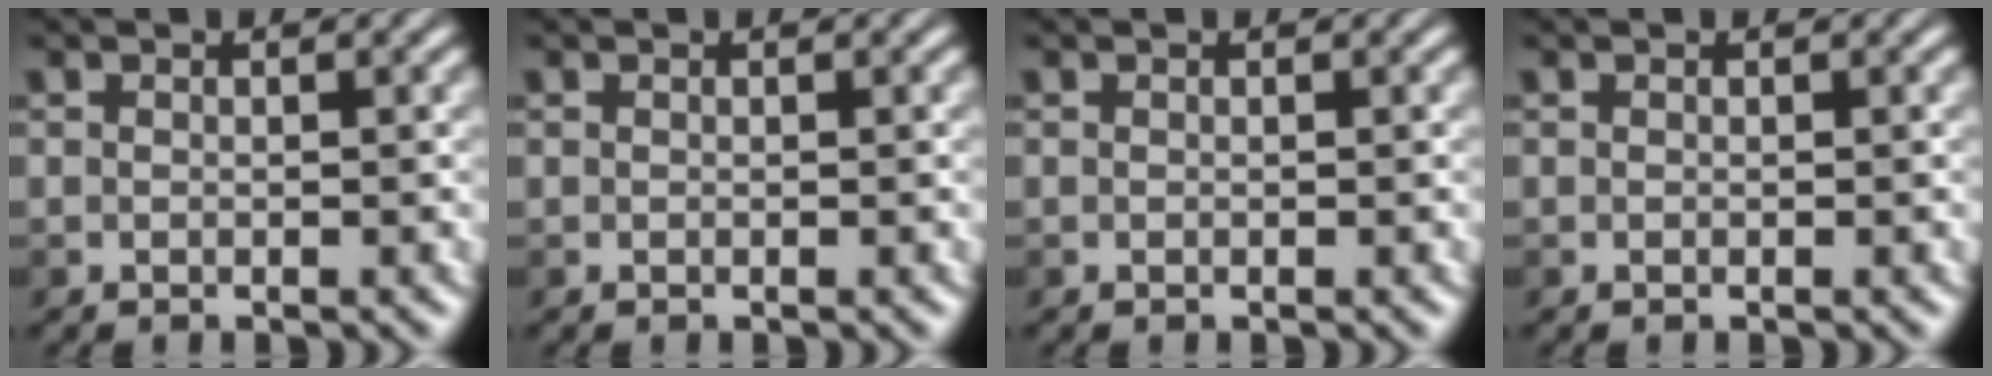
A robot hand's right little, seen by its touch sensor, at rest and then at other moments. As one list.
[{"total": 0.0}, {"total": 0.0}, {"total": 0.0}]